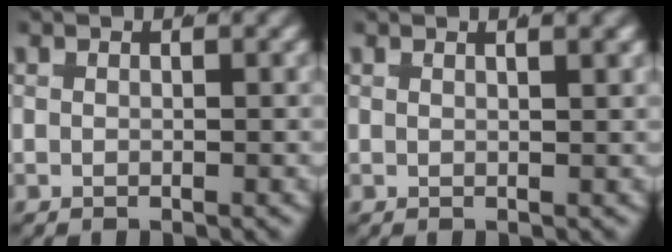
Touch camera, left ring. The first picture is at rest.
{"total": 1.6, "force": [1.1, 0.4, 1.0], "torque": [-0.008, 0.006, 0.014]}